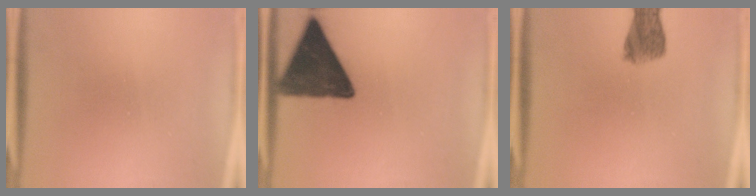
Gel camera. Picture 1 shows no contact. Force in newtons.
{"total": 13.6}
{"total": 5.6}